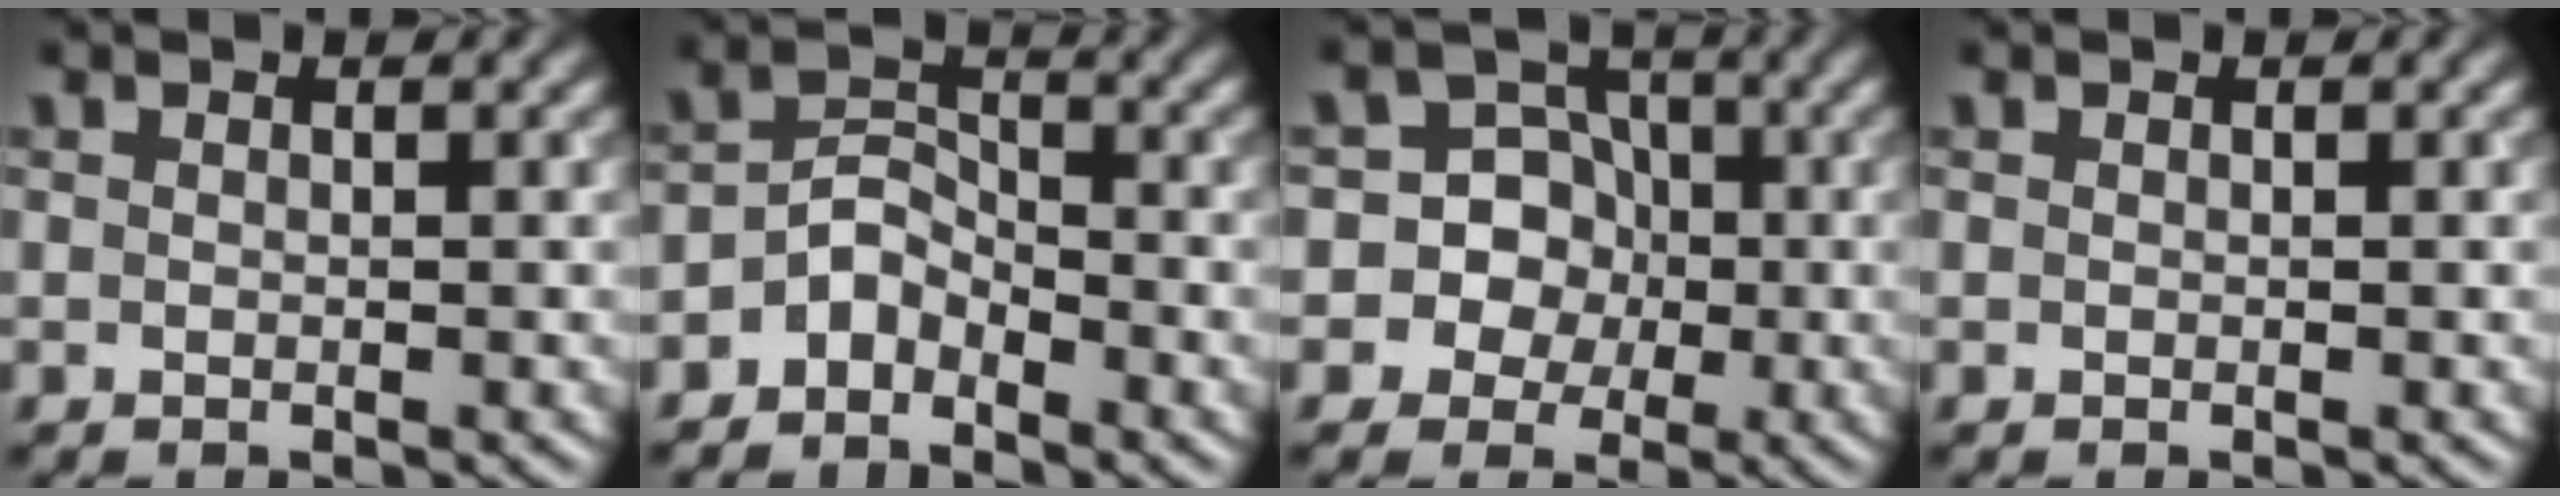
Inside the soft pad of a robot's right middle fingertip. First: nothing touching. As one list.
[{"total": 2.8, "force": [-2.0, 1.5, 1.1], "torque": [-0.019, 0.014, -0.046]}, {"total": 9.3, "force": [-1.8, 8.9, 2.0], "torque": [-0.039, 0.019, -0.056]}, {"total": 0.0}]